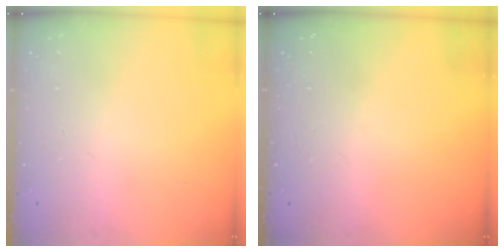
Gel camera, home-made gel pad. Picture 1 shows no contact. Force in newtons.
{"total": 0.0}